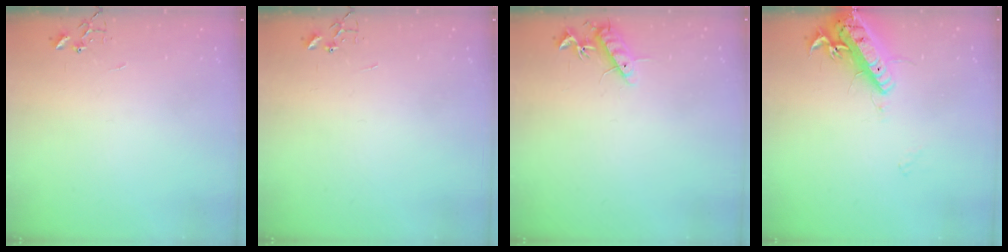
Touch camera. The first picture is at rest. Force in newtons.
{"total": 0.0}
{"total": 10.1, "press": 10.0, "slide": 0.8}
{"total": 17.1, "press": 16.8, "slide": 3.3}